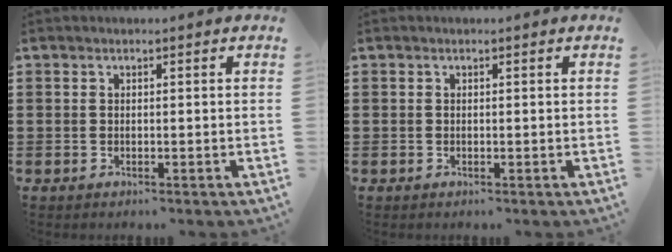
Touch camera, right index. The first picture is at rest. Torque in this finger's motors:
{"motor_torque": [-0.33, 0.52, 0.00, 0.00]}